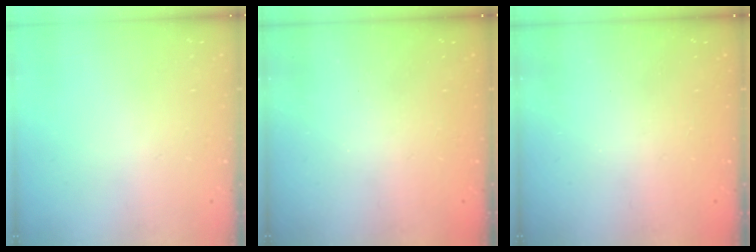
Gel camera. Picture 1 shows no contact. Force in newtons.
{"total": 2.2, "press": 2.1, "slide": 0.8}
{"total": 2.4, "press": 2.3, "slide": 0.7}